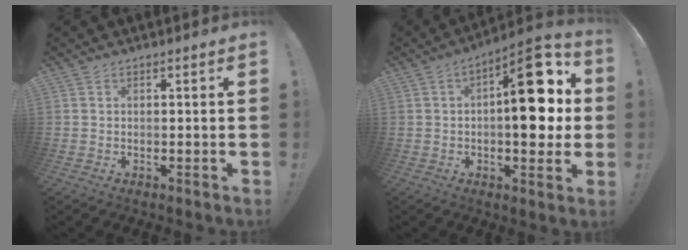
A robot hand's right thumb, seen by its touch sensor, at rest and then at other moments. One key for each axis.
{"total": 18.3, "fx": 2.0, "fy": 7.9, "fz": 16.4, "tx": -0.208, "ty": -0.003, "tz": 0.029}